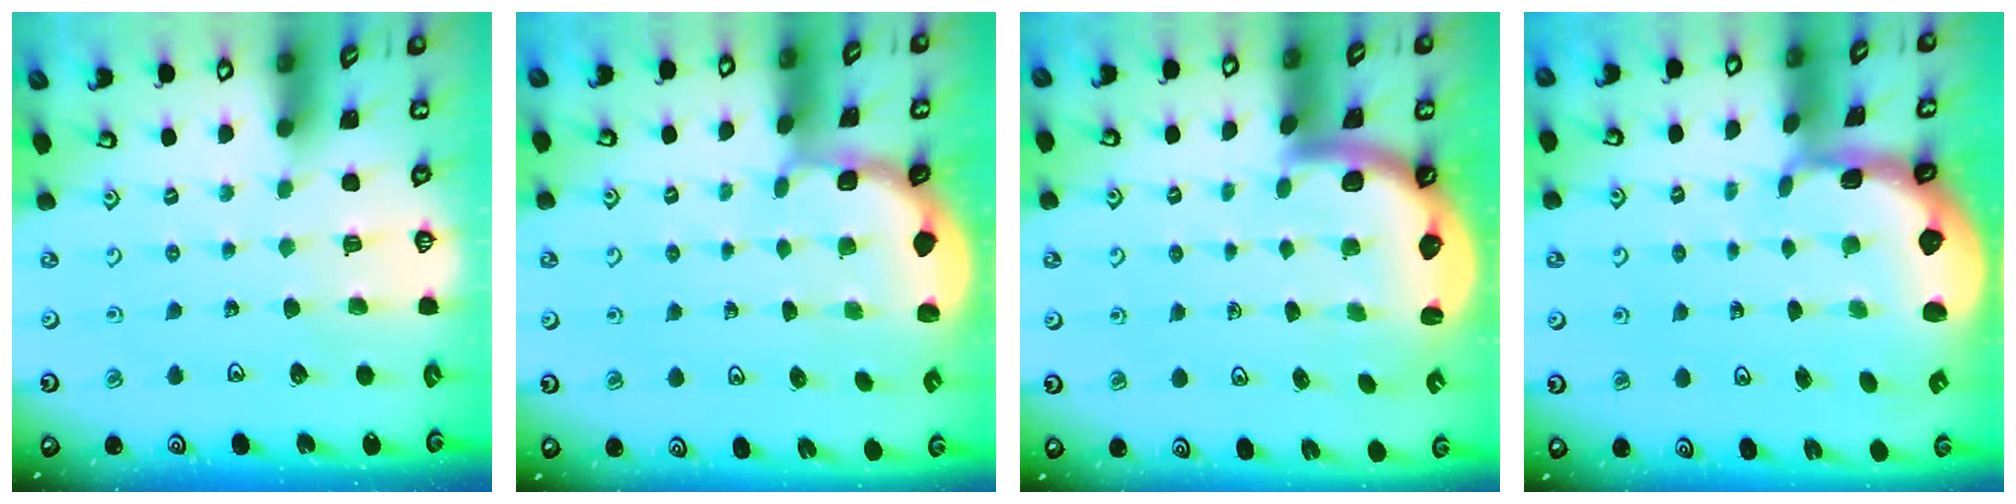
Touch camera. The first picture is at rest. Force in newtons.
{"total": 1.9, "press": 1.8, "slide": 0.8}
{"total": 2.7, "press": 2.6, "slide": 0.5}
{"total": 2.3, "press": 1.5, "slide": 1.8}